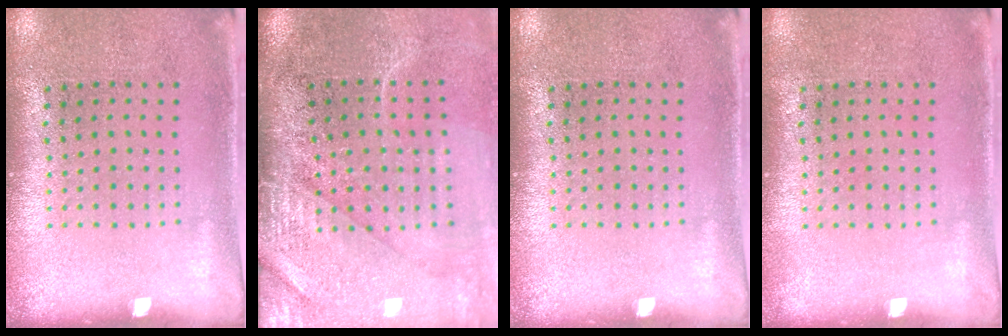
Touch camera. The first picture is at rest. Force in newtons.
{"total": 4.1, "press": 3.5, "slide": 2.1}
{"total": 0.0}
{"total": 0.0}